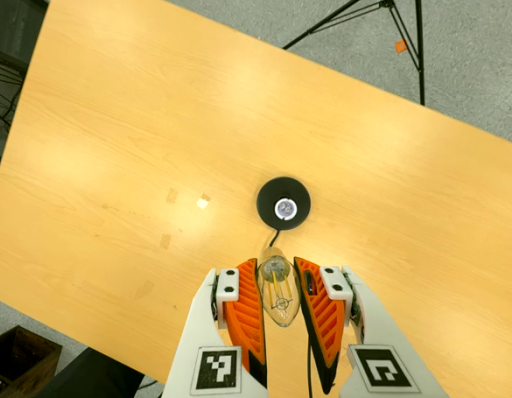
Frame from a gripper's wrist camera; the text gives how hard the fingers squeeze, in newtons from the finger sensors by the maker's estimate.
{"total": 20.2, "left": 22.8, "right": 17.6}